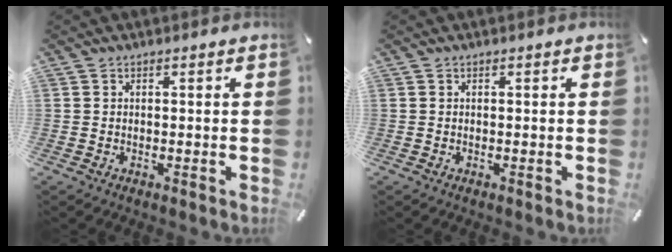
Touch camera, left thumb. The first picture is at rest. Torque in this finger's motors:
{"motor_torque": [-0.02, 0.02, -0.01, 0.03, 0.00]}